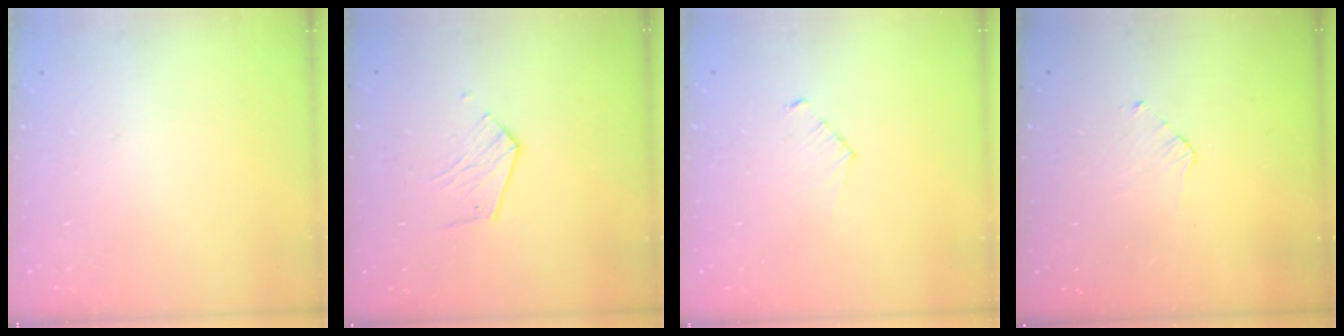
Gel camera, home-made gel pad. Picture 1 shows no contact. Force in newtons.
{"total": 6.7, "press": 6.7, "slide": 0.2}
{"total": 4.5, "press": 4.5, "slide": 0.4}
{"total": 3.6, "press": 3.6, "slide": 0.3}